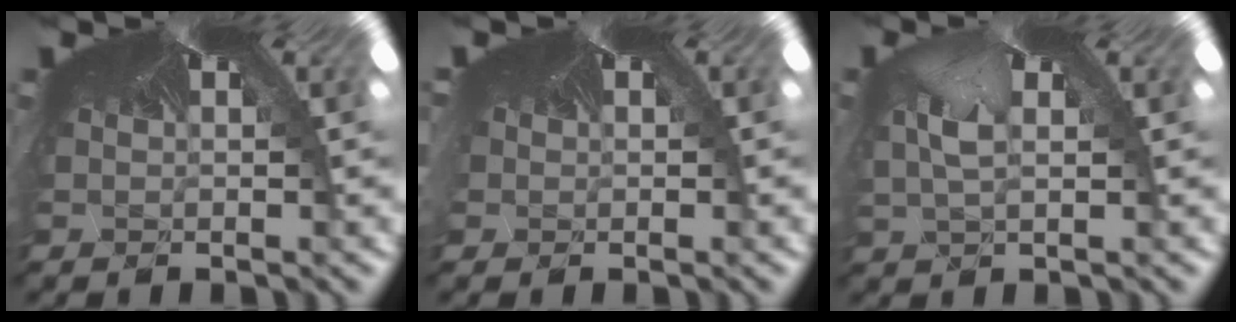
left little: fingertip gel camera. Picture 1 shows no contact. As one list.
[{"total": 2.2, "force": [0.0, 1.1, 1.9], "torque": [-0.041, 0.001, 0.006]}, {"total": 2.7, "force": [-1.5, 1.7, 1.3], "torque": [-0.055, -0.018, 0.018]}]